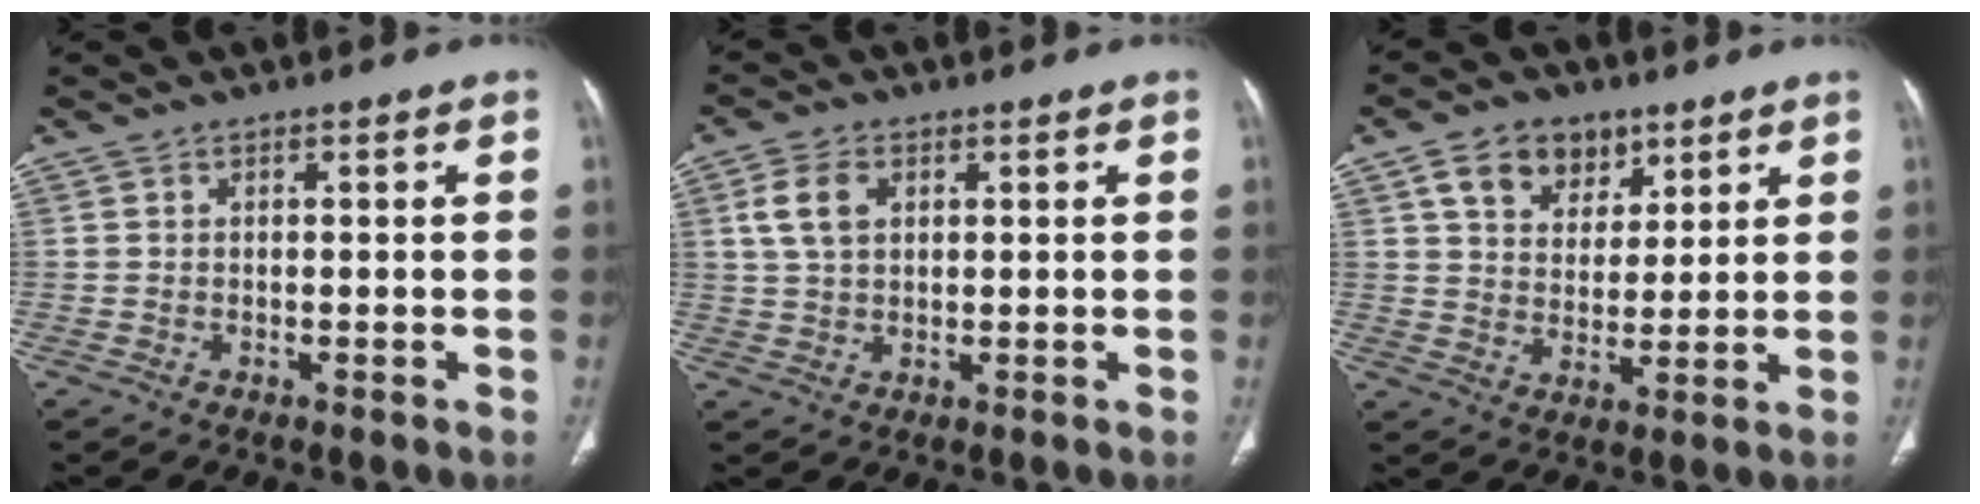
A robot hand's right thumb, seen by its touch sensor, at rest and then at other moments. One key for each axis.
{"total": 5.8, "fx": 1.9, "fy": 3.8, "fz": 4.0, "tx": -0.078, "ty": 0.003, "tz": 0.038}
{"total": 9.9, "fx": 5.3, "fy": 7.0, "fz": 4.5, "tx": -0.046, "ty": -0.023, "tz": 0.093}